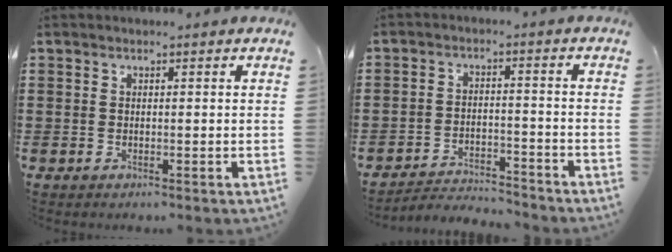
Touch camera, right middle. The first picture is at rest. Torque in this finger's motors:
{"motor_torque": [-1.46, -0.55, -0.80, -0.18]}